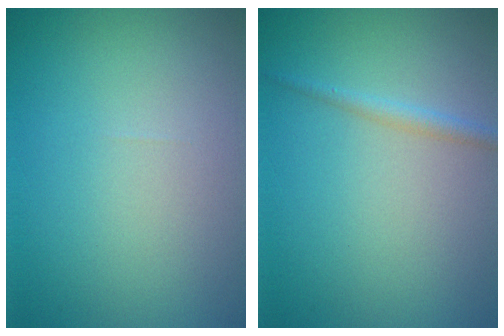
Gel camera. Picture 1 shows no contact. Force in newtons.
{"total": 1.3, "press": 1.3, "slide": 0.1}